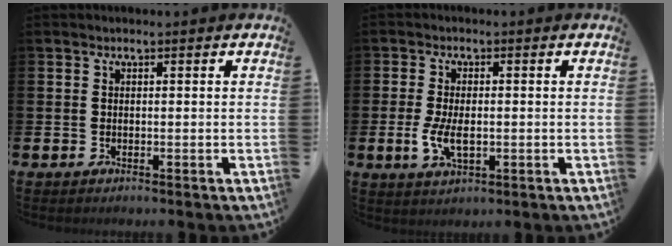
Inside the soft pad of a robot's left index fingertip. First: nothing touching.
{"total": 4.5, "force": [-0.4, 2.4, 3.9], "torque": [-0.069, -0.001, -0.009]}